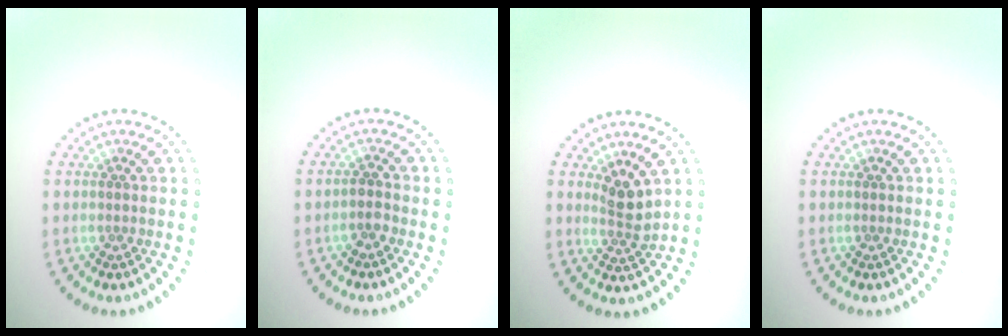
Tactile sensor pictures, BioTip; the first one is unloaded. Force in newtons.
{"total": 1.1, "press": 1.0, "slide": 0.5}
{"total": 2.5, "press": 1.9, "slide": 1.5}
{"total": 0.0}